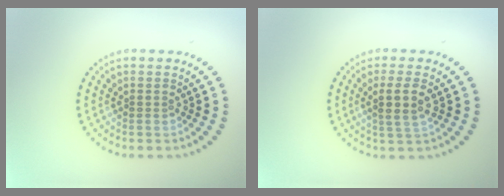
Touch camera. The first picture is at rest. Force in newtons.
{"total": 2.6, "press": 2.3, "slide": 1.1}